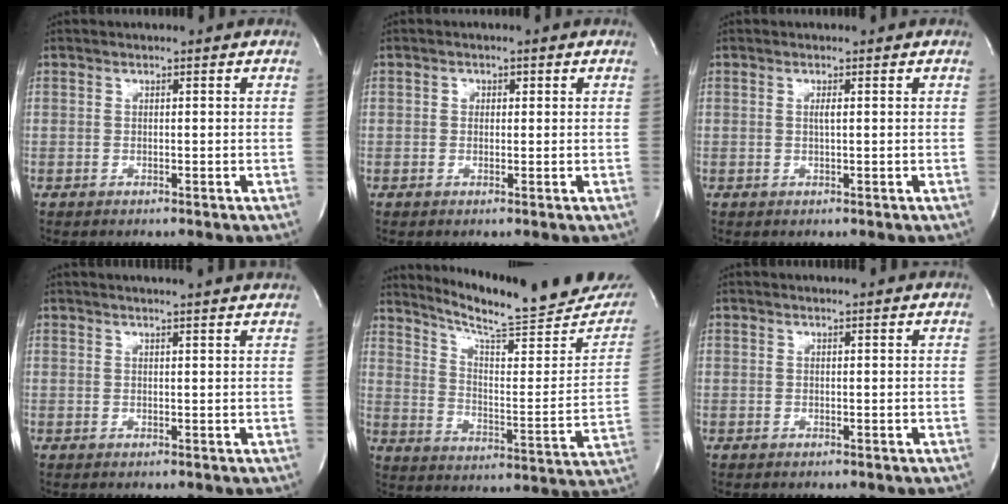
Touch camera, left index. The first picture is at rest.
{"total": 1.2, "force": [0.3, 1.0, 0.5], "torque": [-0.008, 0.004, 0.004]}
{"total": 0.9, "force": [0.3, -0.1, 0.8], "torque": [-0.019, 0.000, 0.005]}
{"total": 9.1, "force": [8.4, -0.1, 3.6], "torque": [-0.054, 0.013, 0.089]}
{"total": 22.1, "force": [20.4, 1.4, 8.4], "torque": [-0.131, -0.077, 0.276]}
{"total": 2.5, "force": [2.4, 0.0, 0.7], "torque": [-0.014, 0.009, 0.027]}